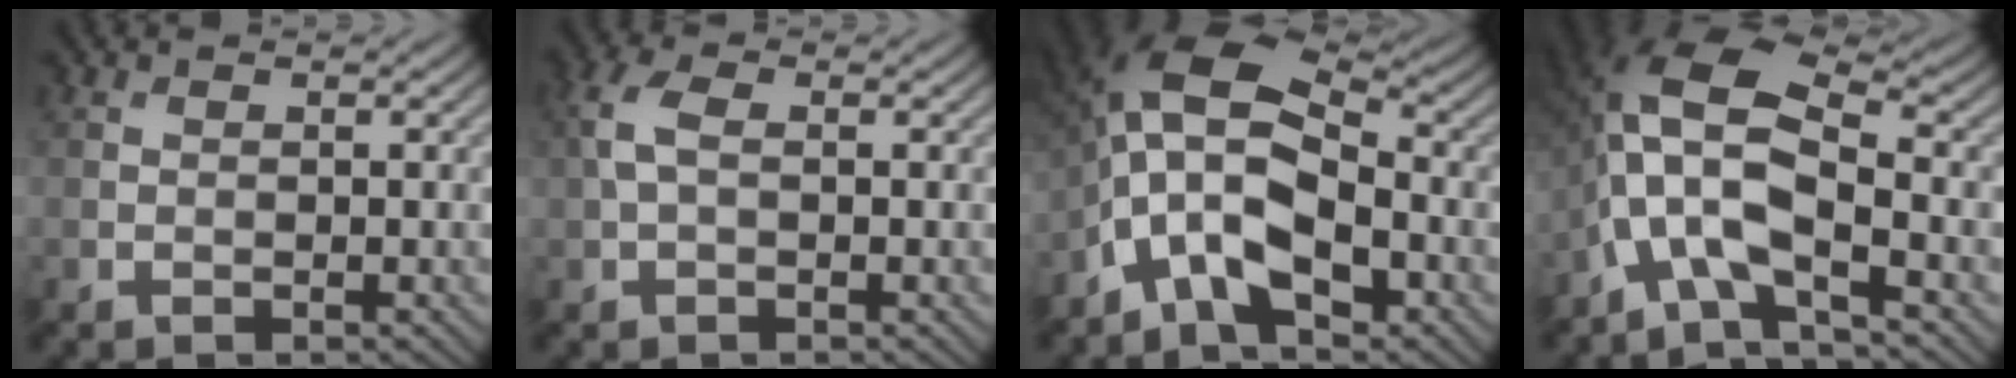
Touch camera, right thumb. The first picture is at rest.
{"total": 3.3, "force": [0.4, 1.8, 2.7], "torque": [-0.071, 0.009, 0.002]}
{"total": 14.2, "force": [-3.2, 7.3, 11.8], "torque": [-0.230, 0.007, -0.072]}
{"total": 11.9, "force": [-2.8, 4.7, 10.5], "torque": [-0.222, 0.008, -0.069]}